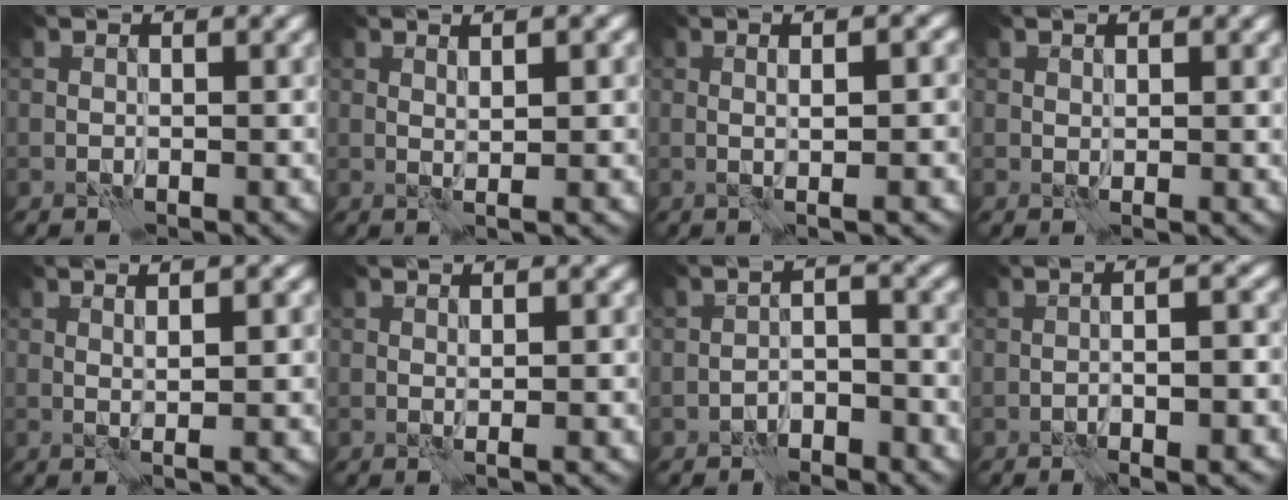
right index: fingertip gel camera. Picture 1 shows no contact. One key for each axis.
{"total": 3.3, "fx": 0.8, "fy": 0.5, "fz": 3.1, "tx": -0.045, "ty": 0.003, "tz": 0.012}
{"total": 5.7, "fx": 0.6, "fy": 1.5, "fz": 5.5, "tx": -0.065, "ty": 0.017, "tz": -0.008}
{"total": 0.7, "fx": 0.4, "fy": 0.2, "fz": 0.5, "tx": -0.010, "ty": 0.000, "tz": 0.008}
{"total": 4.1, "fx": 0.7, "fy": 0.8, "fz": 3.9, "tx": -0.054, "ty": 0.007, "tz": 0.006}
{"total": 1.9, "fx": 0.2, "fy": 0.3, "fz": 1.8, "tx": -0.027, "ty": 0.004, "tz": -0.002}
{"total": 2.9, "fx": -2.1, "fy": 0.7, "fz": 1.9, "tx": -0.033, "ty": 0.011, "tz": -0.043}
{"total": 6.5, "fx": -2.3, "fy": 1.9, "fz": 5.7, "tx": -0.054, "ty": 0.014, "tz": -0.036}